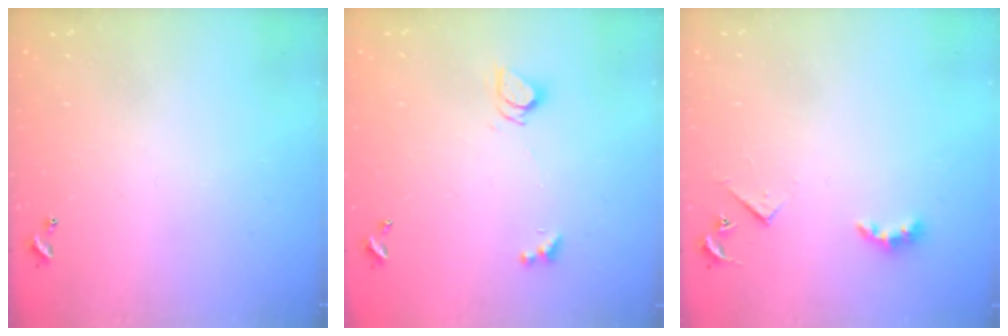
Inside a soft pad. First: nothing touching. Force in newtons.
{"total": 3.6, "press": 3.6, "slide": 0.4}
{"total": 3.6, "press": 3.6, "slide": 0.6}